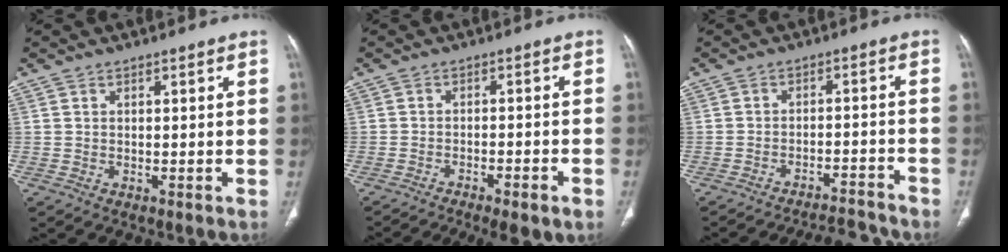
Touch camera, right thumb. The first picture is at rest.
{"total": 11.6, "force": [-8.4, 3.3, 7.4], "torque": [-0.112, 0.026, -0.118]}
{"total": 9.7, "force": [-9.4, 1.3, 1.8], "torque": [-0.028, 0.060, -0.131]}